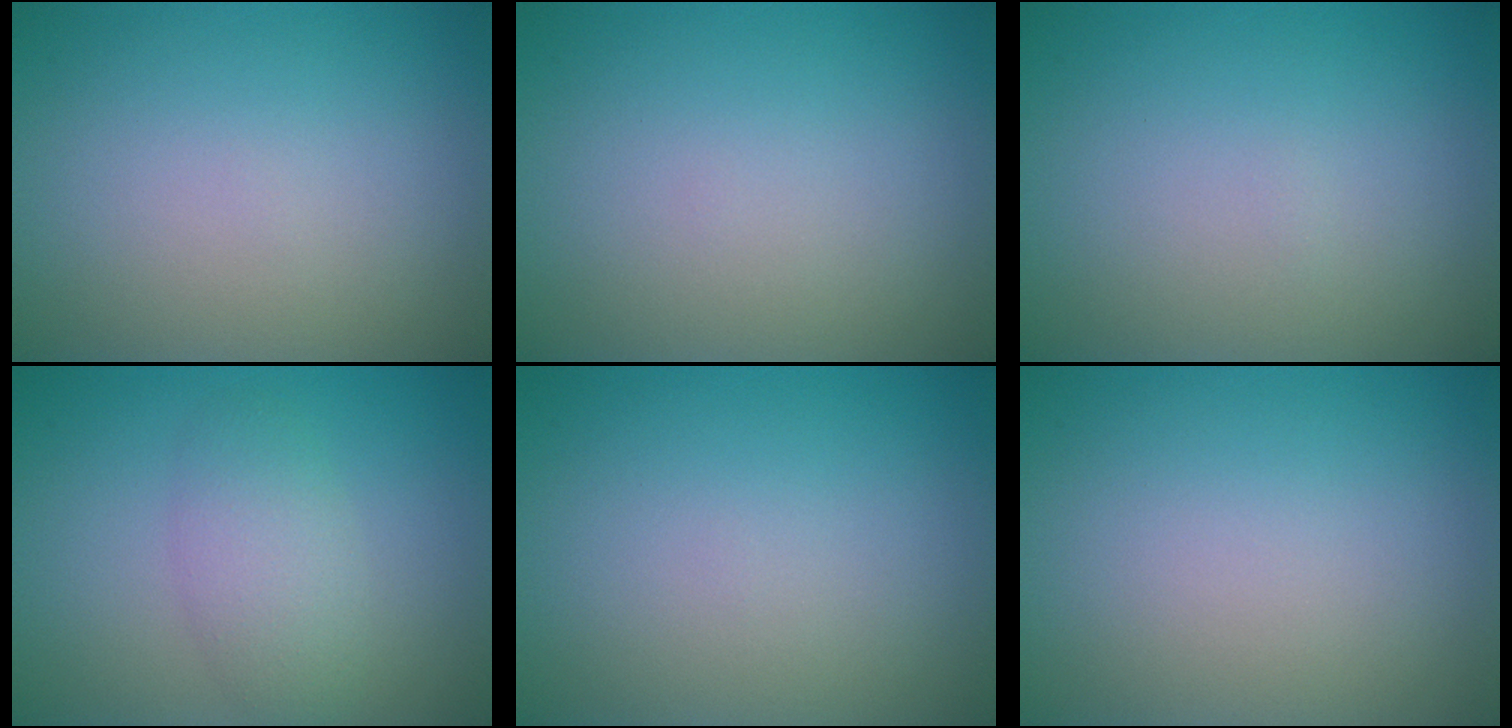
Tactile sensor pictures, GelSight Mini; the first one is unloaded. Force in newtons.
{"total": 0.0}
{"total": 0.0}
{"total": 3.0, "press": 3.0, "slide": 0.2}
{"total": 0.0}
{"total": 0.0}